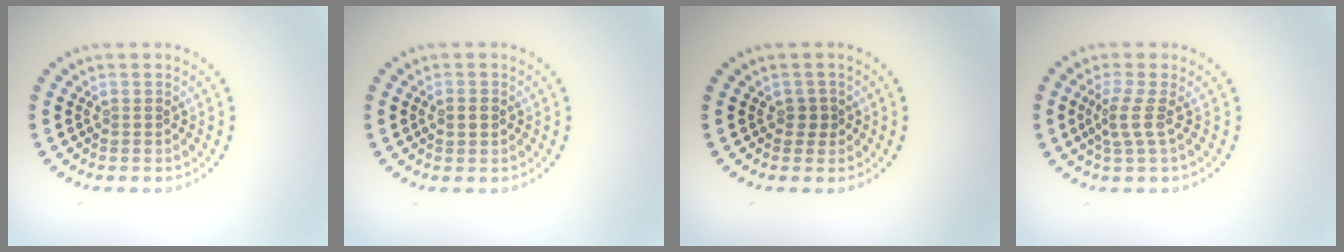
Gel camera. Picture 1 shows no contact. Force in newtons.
{"total": 1.1, "press": 1.1, "slide": 0.1}
{"total": 1.1, "press": 0.9, "slide": 0.7}
{"total": 2.2, "press": 1.5, "slide": 1.6}